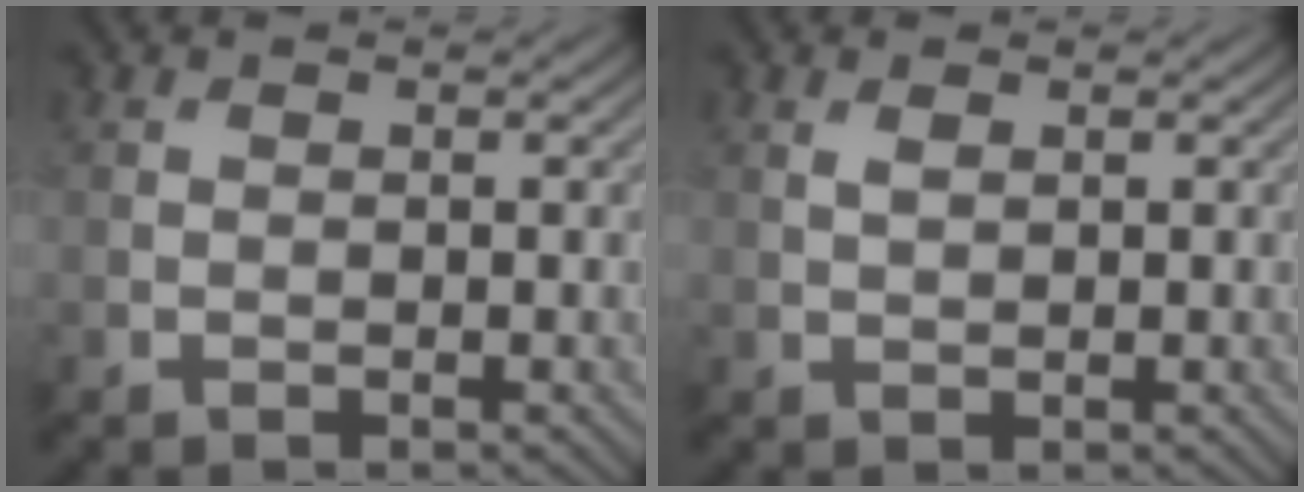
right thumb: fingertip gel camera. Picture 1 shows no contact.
{"total": 1.2, "force": [0.6, 0.4, 0.9], "torque": [-0.023, 0.000, 0.015]}